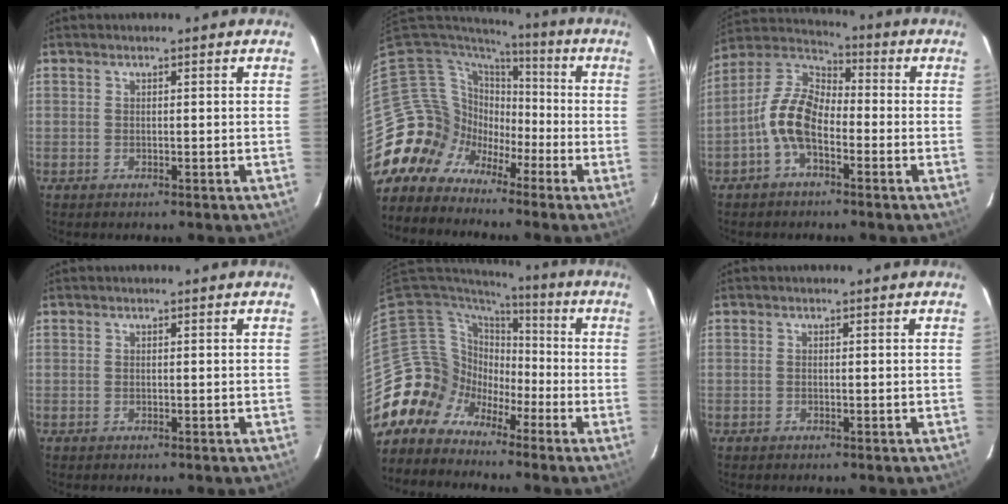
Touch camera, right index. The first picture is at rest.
{"total": 10.7, "force": [-5.5, 9.2, 0.4], "torque": [-0.030, 0.040, -0.119]}
{"total": 10.2, "force": [-3.7, 5.5, 7.8], "torque": [-0.167, 0.017, -0.078]}
{"total": 0.0}
{"total": 9.5, "force": [-5.1, 8.0, 0.0], "torque": [-0.017, 0.045, -0.117]}
{"total": 0.0}